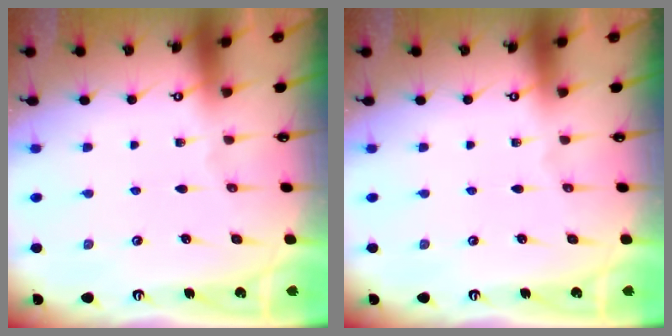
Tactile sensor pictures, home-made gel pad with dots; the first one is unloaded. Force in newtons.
{"total": 0.0}